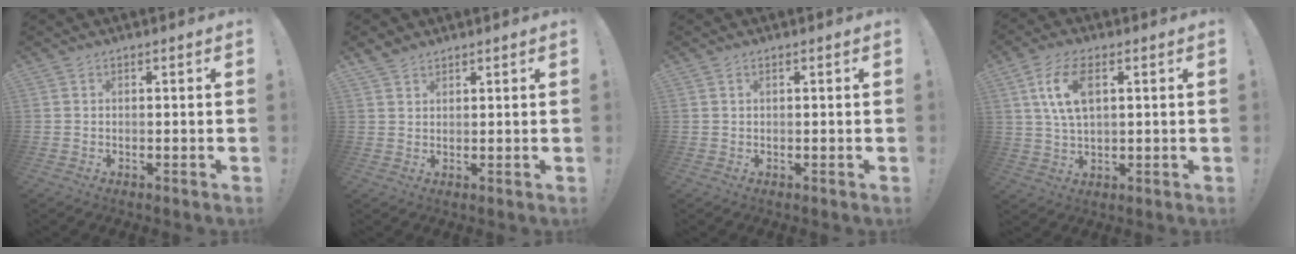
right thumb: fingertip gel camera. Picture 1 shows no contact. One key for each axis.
{"total": 2.9, "fx": 2.5, "fy": 1.4, "fz": 0.7, "tx": -0.003, "ty": -0.017, "tz": 0.046}
{"total": 0.6, "fx": 0.4, "fy": 0.2, "fz": 0.4, "tx": -0.008, "ty": 0.001, "tz": 0.009}
{"total": 10.5, "fx": 3.5, "fy": 5.4, "fz": 8.3, "tx": -0.149, "ty": -0.001, "tz": 0.064}